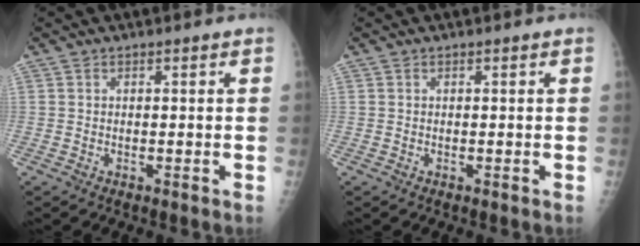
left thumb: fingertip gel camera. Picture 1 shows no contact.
{"total": 0.0}